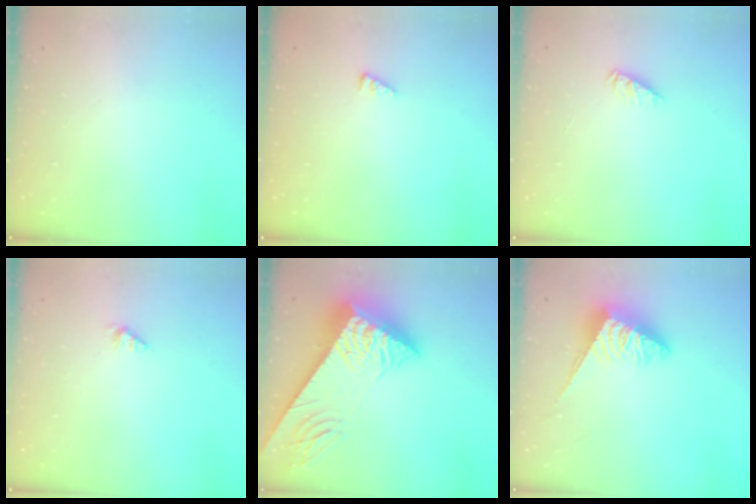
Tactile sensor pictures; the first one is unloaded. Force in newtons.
{"total": 1.6, "press": 1.5, "slide": 0.4}
{"total": 2.1, "press": 2.1, "slide": 0.3}
{"total": 1.1, "press": 1.0, "slide": 0.2}
{"total": 13.5, "press": 13.5, "slide": 1.6}
{"total": 5.2, "press": 5.1, "slide": 0.4}